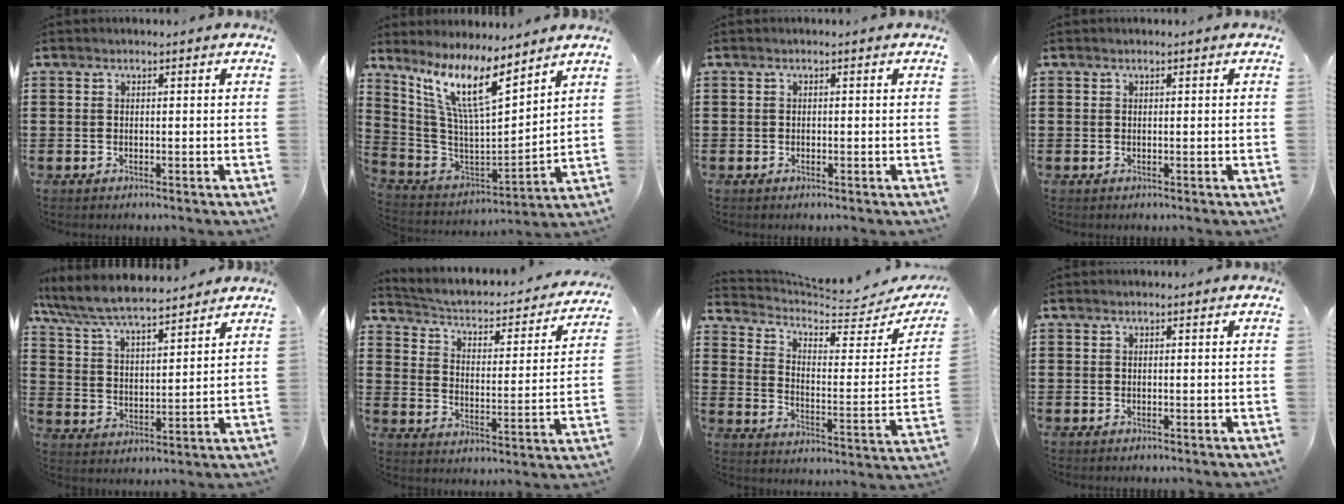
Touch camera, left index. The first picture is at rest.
{"total": 12.3, "force": [8.1, 2.2, 9.0], "torque": [-0.203, -0.044, 0.139]}
{"total": 0.0}
{"total": 0.0}
{"total": 7.2, "force": [6.6, 0.8, 2.6], "torque": [-0.078, -0.037, 0.114]}
{"total": 2.3, "force": [1.7, 0.9, 1.2], "torque": [-0.039, -0.024, 0.016]}
{"total": 4.9, "force": [4.3, 1.3, 1.9], "torque": [-0.064, -0.040, 0.071]}
{"total": 0.0}